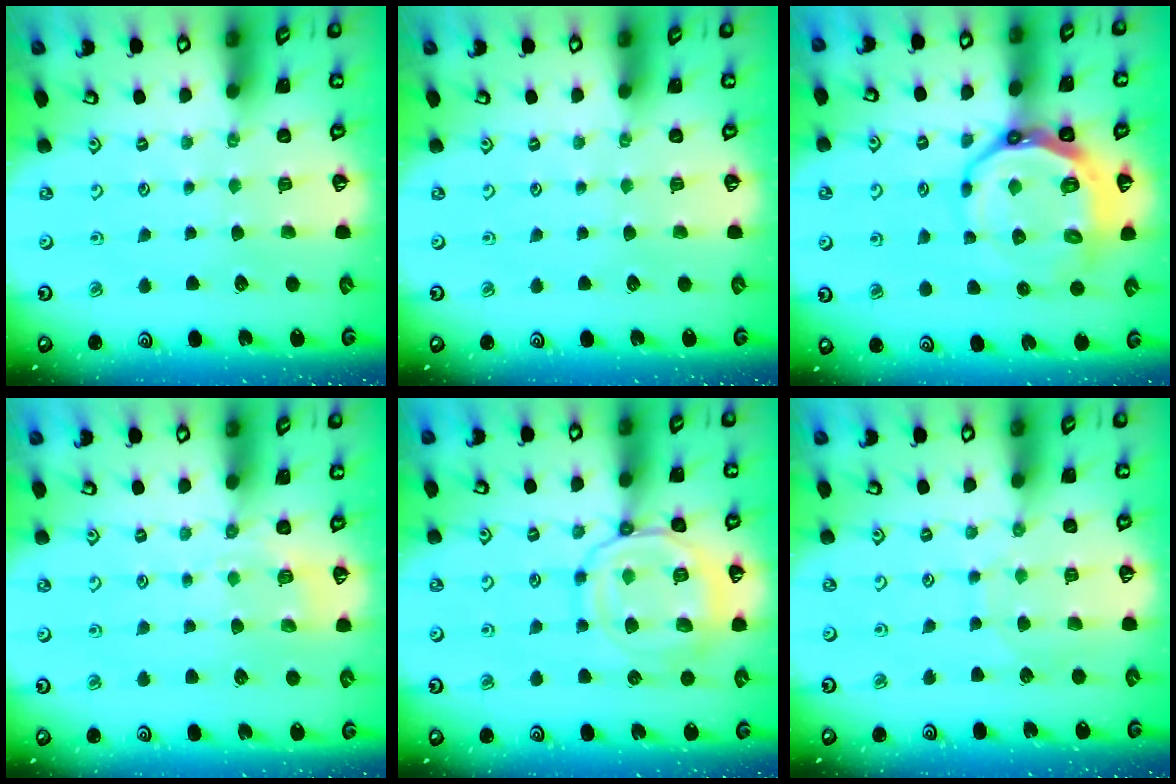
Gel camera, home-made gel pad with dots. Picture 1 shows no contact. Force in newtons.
{"total": 0.0}
{"total": 15.2, "press": 14.7, "slide": 3.8}
{"total": 5.1, "press": 4.9, "slide": 1.5}
{"total": 14.7, "press": 14.6, "slide": 1.4}
{"total": 7.0, "press": 6.9, "slide": 0.4}